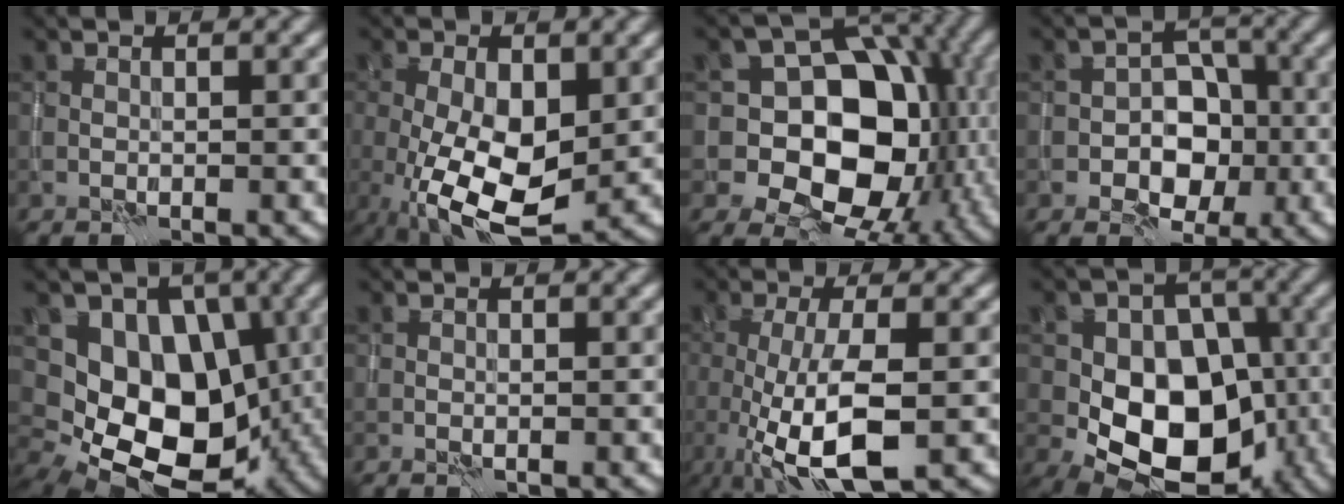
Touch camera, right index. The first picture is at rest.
{"total": 8.8, "force": [-1.8, 4.1, 7.6], "torque": [-0.151, -0.013, -0.030]}
{"total": 12.2, "force": [-1.0, 8.9, 8.3], "torque": [-0.086, 0.004, -0.026]}
{"total": 5.0, "force": [-1.4, 3.8, 3.0], "torque": [-0.012, 0.004, -0.036]}
{"total": 12.0, "force": [-0.7, 8.6, 8.4], "torque": [-0.110, -0.018, -0.011]}
{"total": 0.0}
{"total": 7.7, "force": [-2.0, 2.2, 7.0], "torque": [-0.148, -0.011, -0.035]}
{"total": 13.4, "force": [-3.0, 10.0, 8.4], "torque": [-0.087, 0.000, -0.062]}